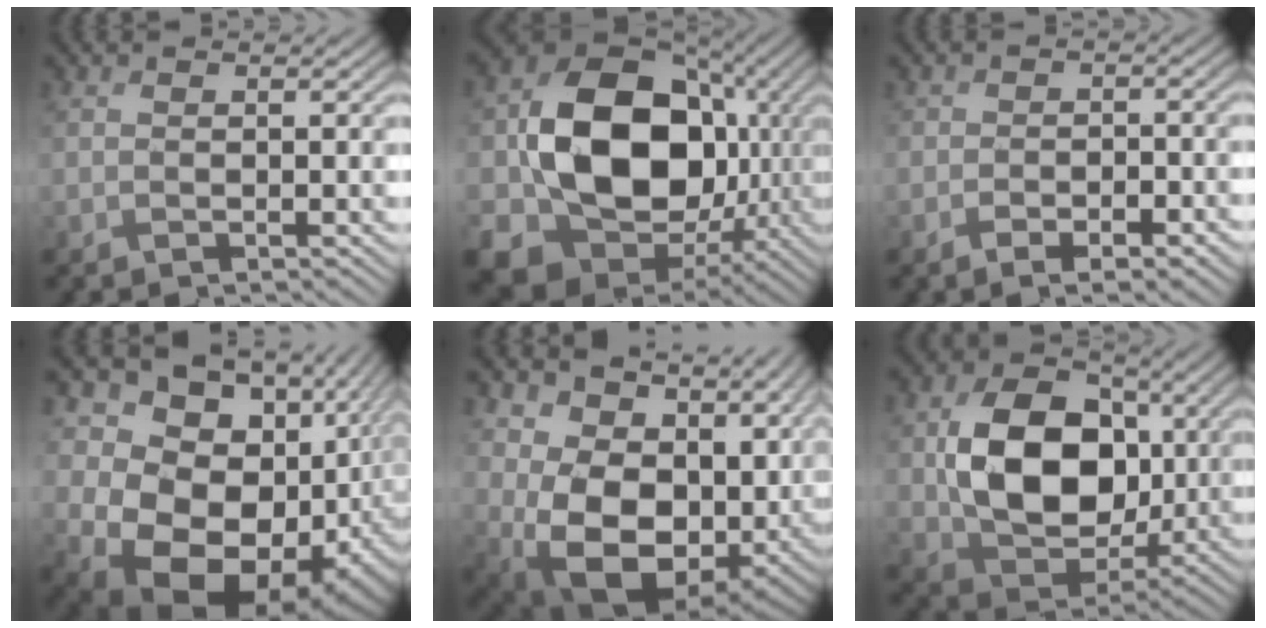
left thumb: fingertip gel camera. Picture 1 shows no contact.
{"total": 16.8, "force": [-1.8, 13.5, 9.8], "torque": [-0.171, -0.042, -0.026]}
{"total": 4.1, "force": [-2.9, 2.0, 2.1], "torque": [-0.026, -0.004, -0.044]}
{"total": 19.5, "force": [-1.6, 15.5, 11.8], "torque": [-0.201, -0.044, 0.008]}
{"total": 17.9, "force": [-0.4, 12.0, 13.4], "torque": [-0.238, -0.051, 0.062]}
{"total": 12.2, "force": [0.5, 9.3, 7.8], "torque": [-0.153, -0.006, 0.017]}